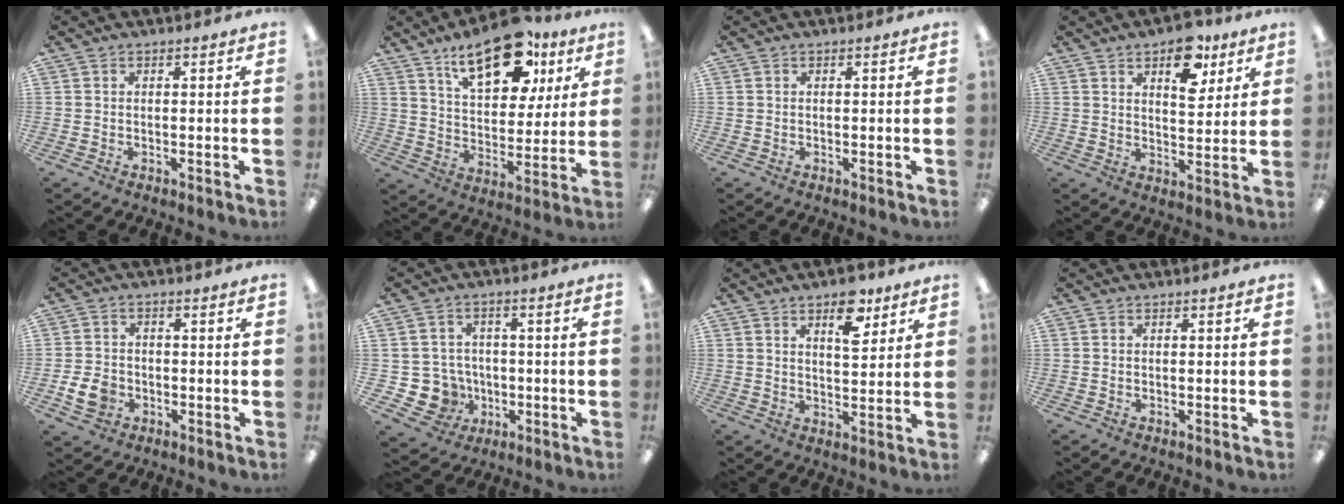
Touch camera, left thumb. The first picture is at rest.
{"total": 19.6, "force": [12.1, 9.8, 12.0], "torque": [-0.171, -0.050, 0.201]}
{"total": 0.0}
{"total": 11.4, "force": [6.8, 5.9, 6.9], "torque": [-0.079, -0.032, 0.113]}
{"total": 5.7, "force": [-2.0, 4.6, 2.8], "torque": [-0.055, 0.005, -0.036]}
{"total": 8.4, "force": [-1.7, 7.9, 2.2], "torque": [-0.087, 0.010, -0.022]}
{"total": 9.2, "force": [5.6, 4.3, 5.8], "torque": [-0.064, -0.031, 0.090]}
{"total": 0.0}